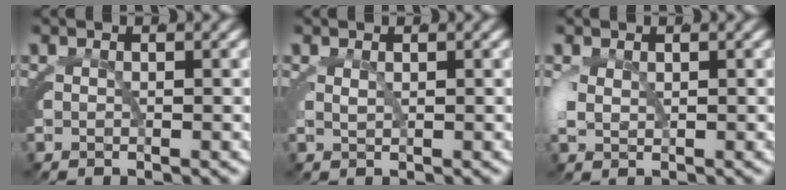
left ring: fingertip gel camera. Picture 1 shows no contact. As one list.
[{"total": 0.9, "force": [0.7, 0.2, 0.5], "torque": [-0.018, -0.012, 0.021]}, {"total": 1.5, "force": [0.4, 0.8, 1.2], "torque": [-0.042, -0.015, 0.021]}]